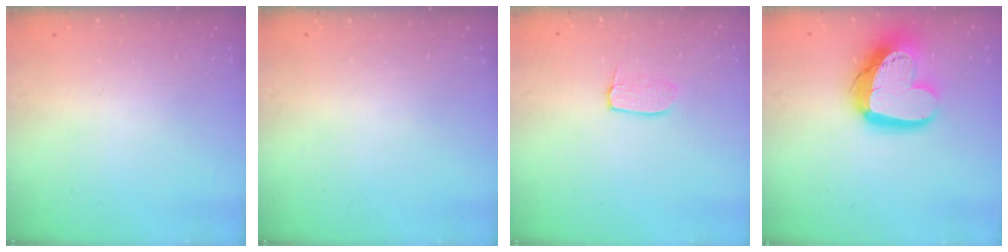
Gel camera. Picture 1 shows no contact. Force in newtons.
{"total": 0.0}
{"total": 4.9, "press": 4.8, "slide": 0.4}
{"total": 16.5, "press": 16.5, "slide": 1.4}